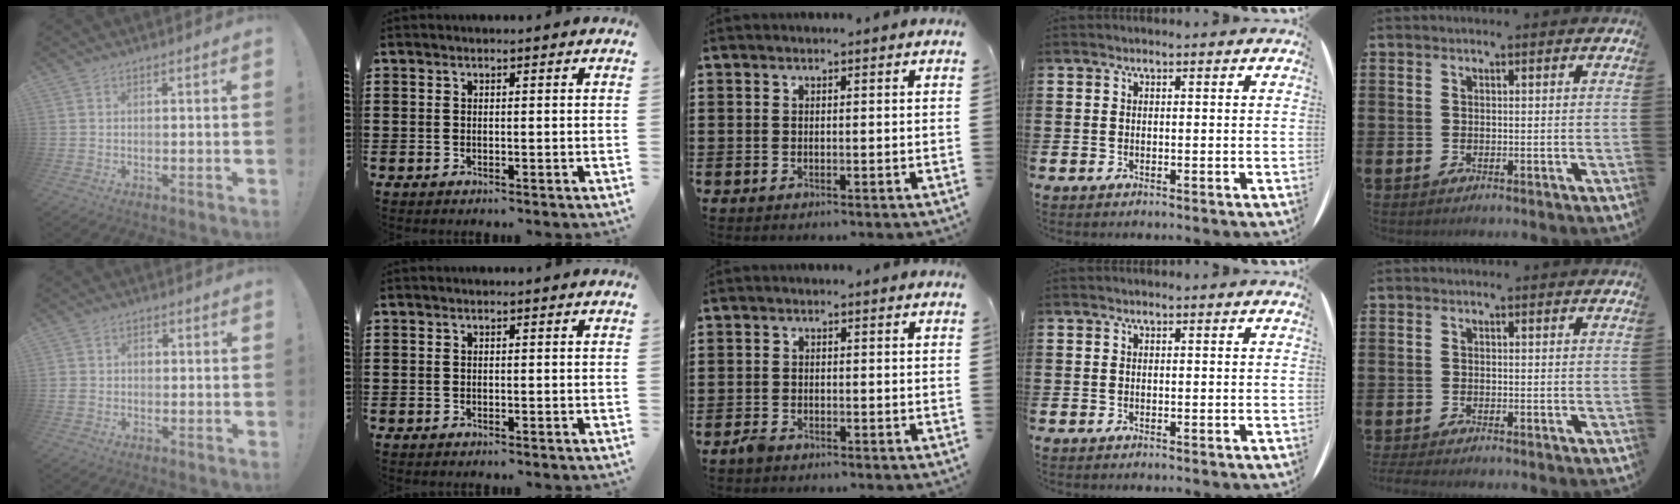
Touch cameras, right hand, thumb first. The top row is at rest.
{"thumb": {"total": 2.7, "force": [-1.0, 2.1, 1.4], "torque": [-0.032, 0.012, -0.017]}, "middle": {"total": 1.4, "force": [-1.1, 0.7, 0.5], "torque": [-0.020, -0.002, -0.025]}, "little": {"total": 0.8, "force": [-0.7, 0.1, 0.5], "torque": [-0.009, -0.002, -0.014]}}